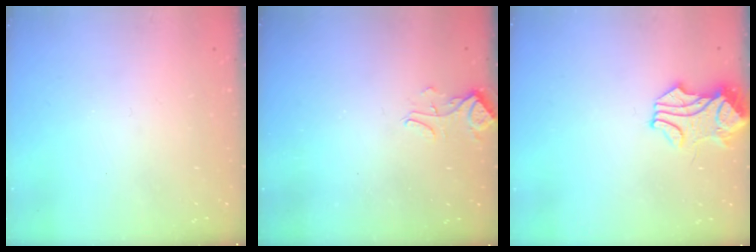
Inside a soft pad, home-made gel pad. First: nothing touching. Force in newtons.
{"total": 2.7, "press": 2.7, "slide": 0.5}
{"total": 1.9, "press": 1.7, "slide": 0.8}